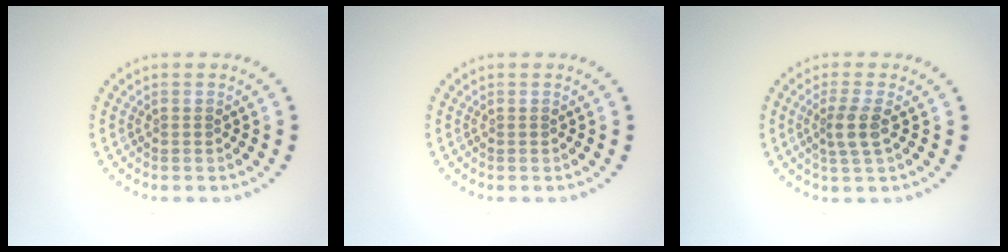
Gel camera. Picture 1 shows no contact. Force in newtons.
{"total": 0.0}
{"total": 2.3, "press": 1.9, "slide": 1.4}